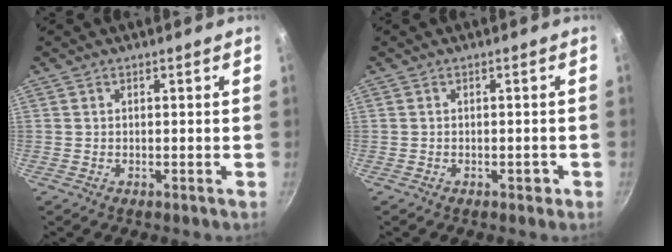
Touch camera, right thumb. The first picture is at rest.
{"total": 1.2, "force": [-0.6, 0.7, 0.8], "torque": [-0.005, 0.007, -0.006]}